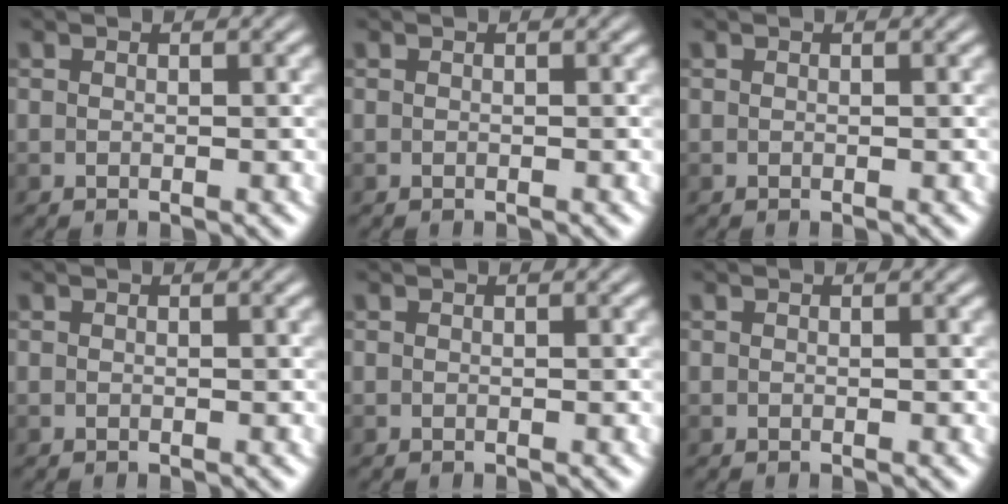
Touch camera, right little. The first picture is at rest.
{"total": 0.0}
{"total": 0.0}
{"total": 0.0}
{"total": 0.0}
{"total": 0.0}